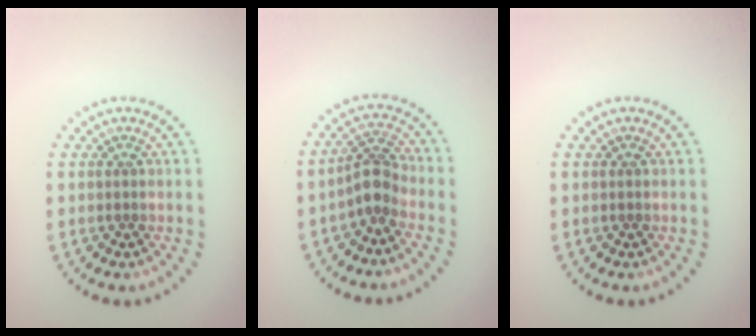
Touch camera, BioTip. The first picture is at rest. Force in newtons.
{"total": 2.7, "press": 2.1, "slide": 1.8}
{"total": 0.0}